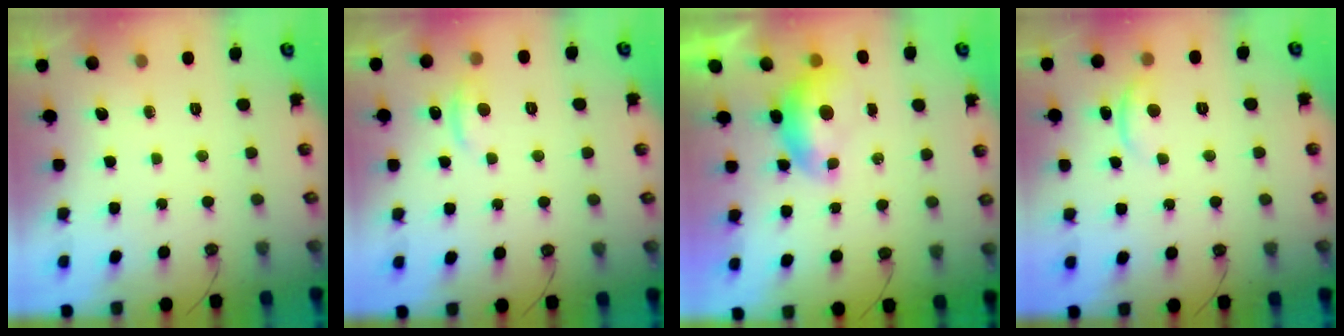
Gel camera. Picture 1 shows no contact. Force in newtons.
{"total": 1.7, "press": 1.6, "slide": 0.7}
{"total": 1.0, "press": 0.7, "slide": 0.7}
{"total": 1.7, "press": 1.6, "slide": 0.6}